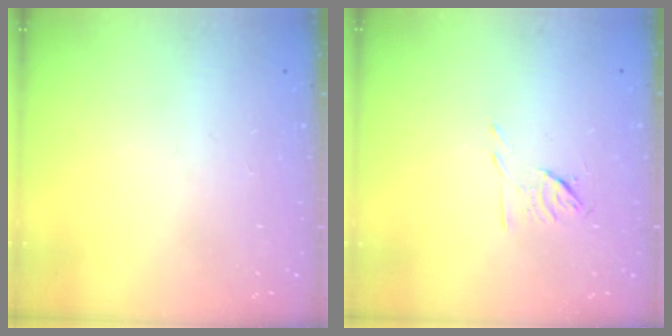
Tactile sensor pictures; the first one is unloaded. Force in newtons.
{"total": 5.8, "press": 5.7, "slide": 1.2}